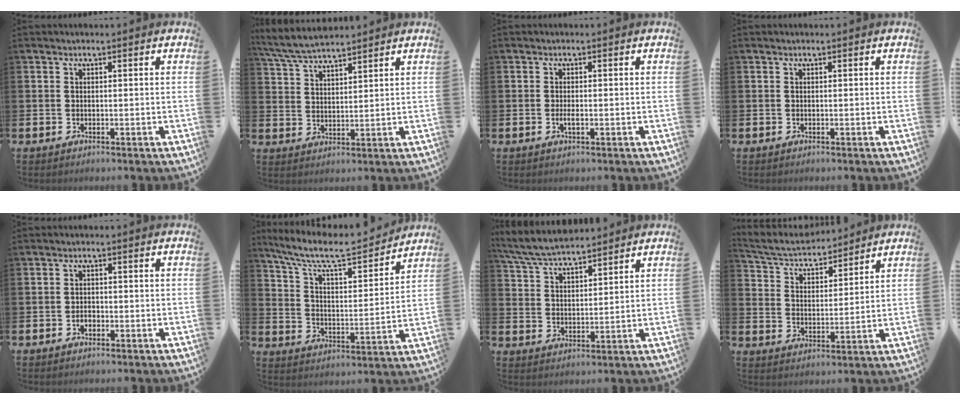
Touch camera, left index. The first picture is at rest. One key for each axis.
{"total": 5.6, "fx": 5.3, "fy": 0.8, "fz": 1.7, "tx": -0.056, "ty": -0.017, "tz": 0.098}
{"total": 1.2, "fx": -0.3, "fy": 0.4, "fz": 1.1, "tx": -0.028, "ty": 0.003, "tz": -0.004}
{"total": 0.0}
{"total": 1.3, "fx": -0.7, "fy": 0.9, "fz": 0.7, "tx": -0.014, "ty": 0.003, "tz": -0.014}
{"total": 9.4, "fx": 8.3, "fy": 2.0, "fz": 3.9, "tx": -0.104, "ty": -0.056, "tz": 0.140}
{"total": 6.2, "fx": 5.9, "fy": 0.9, "fz": 1.3, "tx": -0.055, "ty": -0.023, "tz": 0.109}
{"total": 4.9, "fx": 4.7, "fy": 1.1, "fz": 0.8, "tx": -0.045, "ty": -0.033, "tz": 0.080}